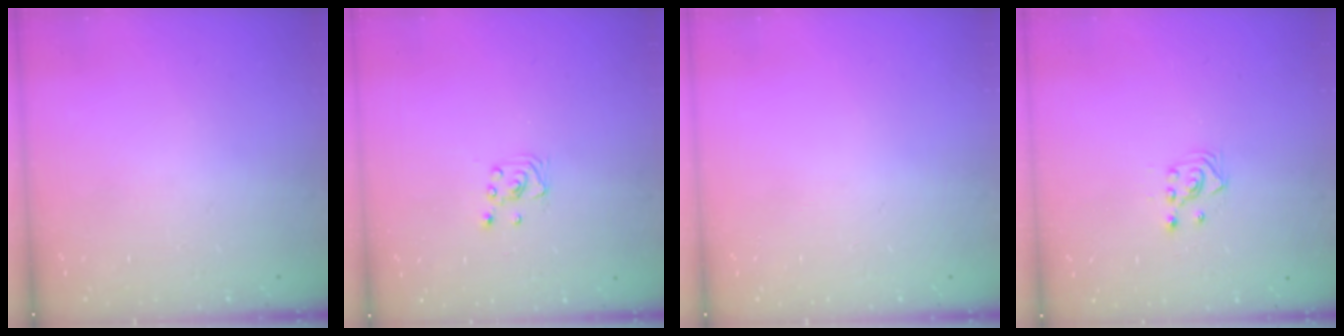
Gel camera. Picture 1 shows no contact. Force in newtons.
{"total": 2.1, "press": 2.1, "slide": 0.2}
{"total": 0.0}
{"total": 2.9, "press": 2.9, "slide": 0.3}